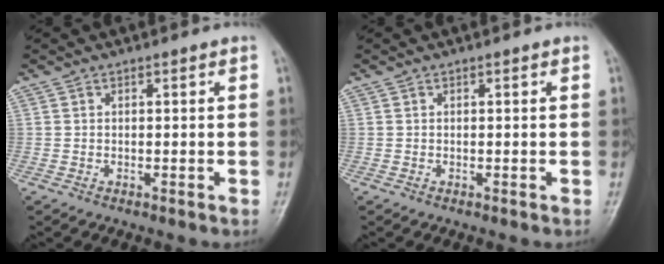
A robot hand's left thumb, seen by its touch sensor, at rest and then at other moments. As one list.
[{"total": 0.0}]